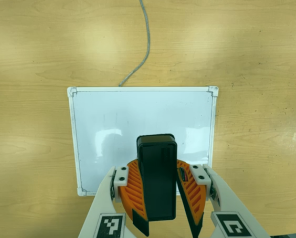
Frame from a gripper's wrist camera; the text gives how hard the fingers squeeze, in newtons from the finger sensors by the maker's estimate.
{"total": 11.0, "left": 11.3, "right": 10.7}